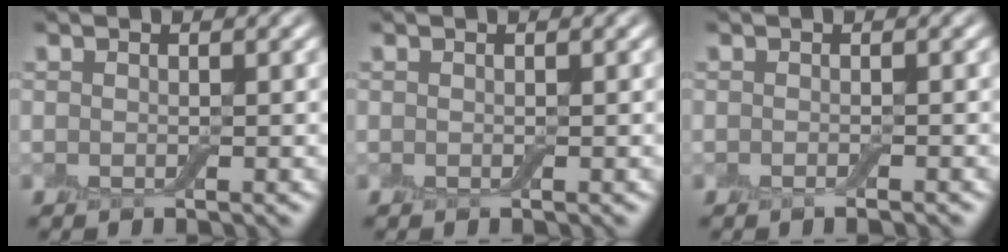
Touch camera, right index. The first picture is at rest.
{"total": 0.0}
{"total": 0.8, "force": [-0.5, 0.1, 0.6], "torque": [-0.008, -0.003, -0.009]}